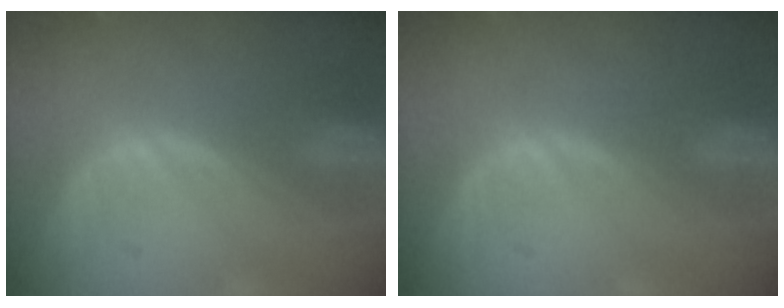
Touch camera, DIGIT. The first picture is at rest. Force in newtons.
{"total": 0.0}